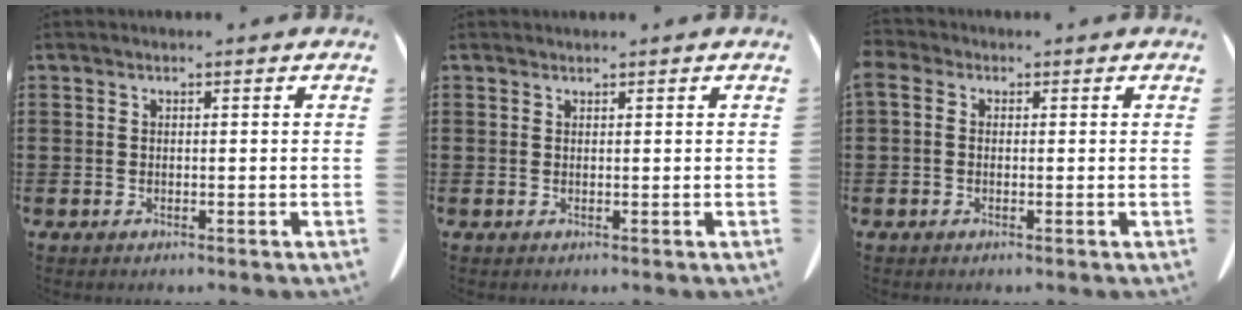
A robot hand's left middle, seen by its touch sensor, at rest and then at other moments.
{"total": 0.5, "force": [0.5, 0.0, 0.0], "torque": [-0.003, -0.001, 0.011]}
{"total": 1.6, "force": [-0.1, 1.3, 0.9], "torque": [-0.023, 0.006, -0.004]}